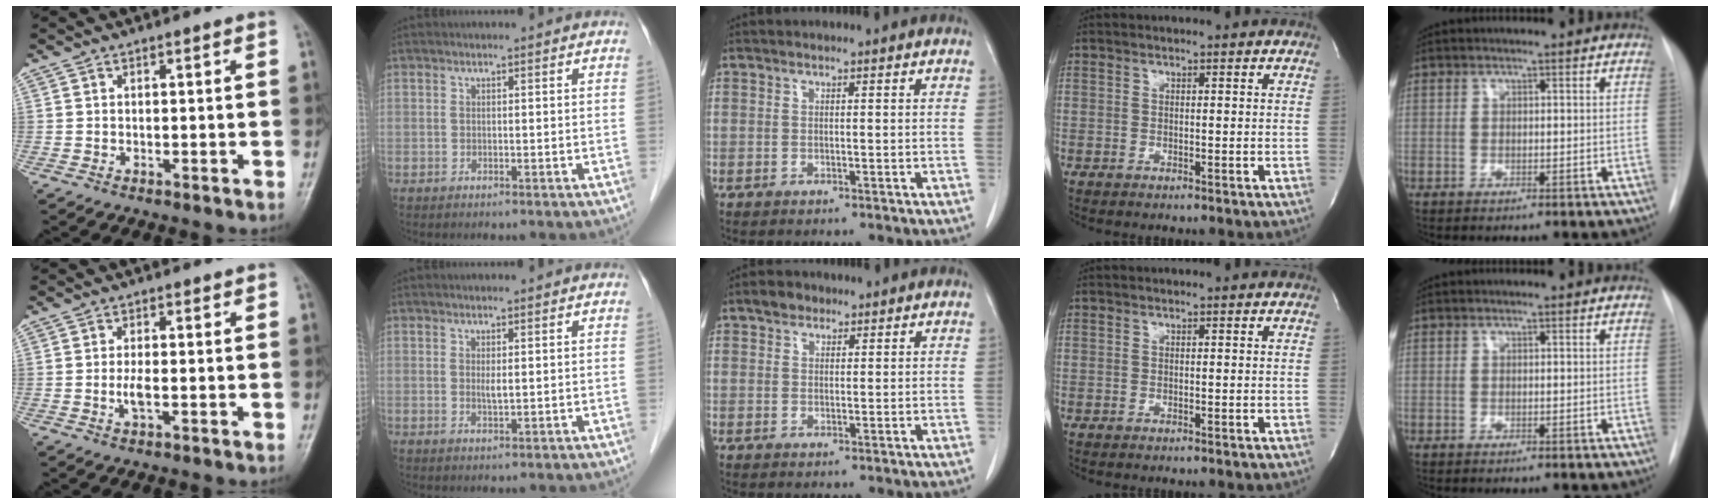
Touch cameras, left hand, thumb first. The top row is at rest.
{"thumb": {"total": 2.6, "force": [-0.4, 0.9, 2.4], "torque": [-0.052, -0.003, -0.011]}, "index": {"total": 1.4, "force": [0.3, 0.3, 1.4], "torque": [-0.029, -0.003, 0.007]}, "middle": {"total": 2.5, "force": [1.7, 1.6, 0.8], "torque": [-0.015, 0.009, 0.026]}}